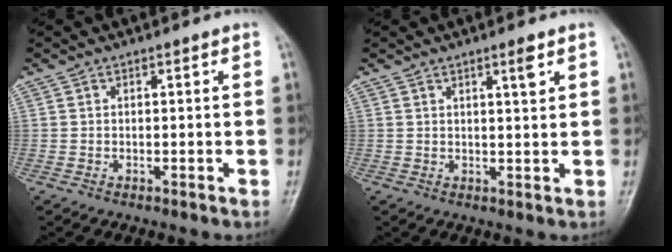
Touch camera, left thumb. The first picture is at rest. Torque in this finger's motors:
{"motor_torque": [-0.03, -0.04, -0.15, -0.29, 0.08]}